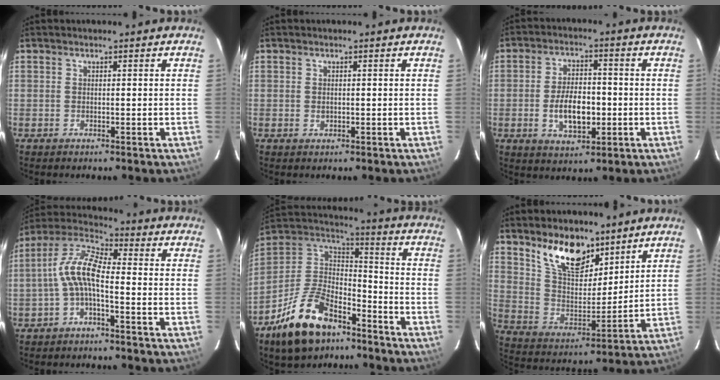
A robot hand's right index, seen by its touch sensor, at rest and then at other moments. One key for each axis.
{"total": 0.9, "fx": 0.0, "fy": 0.7, "fz": 0.6, "tx": -0.010, "ty": 0.001, "tz": 0.001}
{"total": 9.1, "fx": -1.9, "fy": 4.7, "fz": 7.6, "tx": -0.146, "ty": 0.003, "tz": -0.026}
{"total": 8.3, "fx": -2.0, "fy": 2.6, "fz": 7.6, "tx": -0.173, "ty": 0.019, "tz": -0.040}
{"total": 19.1, "fx": -12.2, "fy": 9.7, "fz": 11.1, "tx": -0.234, "ty": 0.017, "tz": -0.211}
{"total": 13.4, "fx": 9.5, "fy": 6.2, "fz": 7.2, "tx": -0.131, "ty": 0.000, "tz": 0.178}